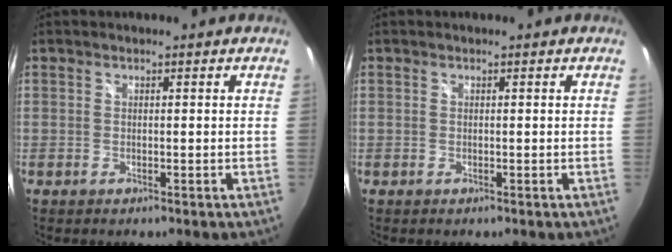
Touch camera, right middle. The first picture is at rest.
{"total": 0.0}